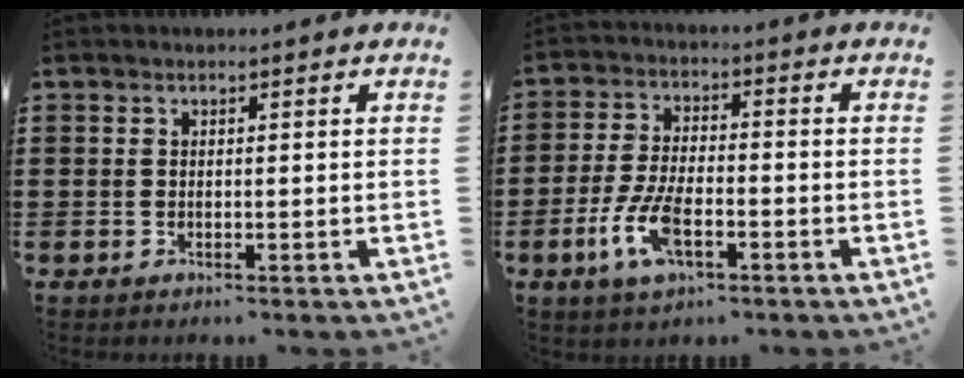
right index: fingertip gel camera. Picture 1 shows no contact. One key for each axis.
{"total": 7.8, "fx": -3.3, "fy": 3.0, "fz": 6.4, "tx": -0.151, "ty": -0.011, "tz": -0.064}